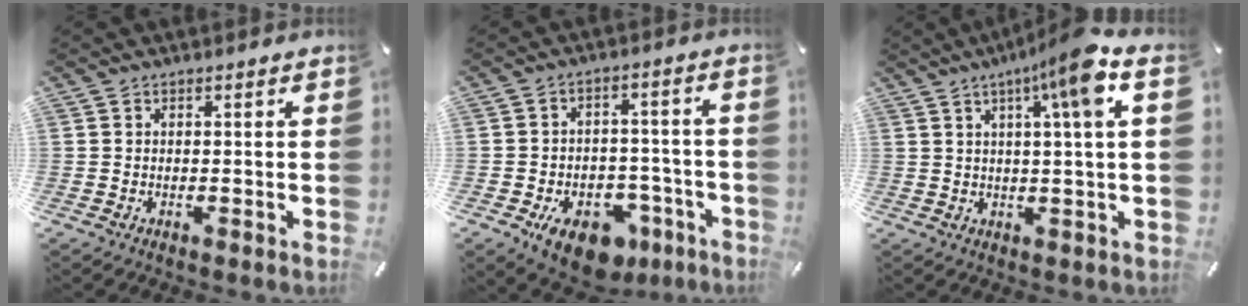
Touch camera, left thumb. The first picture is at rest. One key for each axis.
{"total": 12.1, "fx": -6.6, "fy": 7.7, "fz": 6.6, "tx": -0.080, "ty": 0.051, "tz": -0.102}
{"total": 11.1, "fx": 4.7, "fy": 0.0, "fz": 10.0, "tx": -0.164, "ty": -0.018, "tz": 0.070}